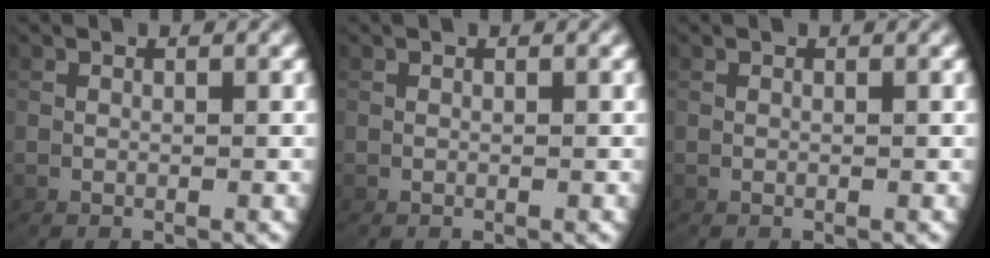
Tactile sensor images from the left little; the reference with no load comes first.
{"total": 0.0}
{"total": 0.0}